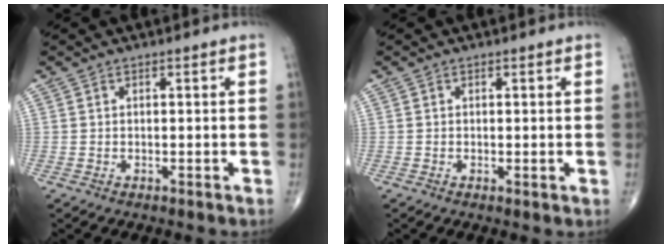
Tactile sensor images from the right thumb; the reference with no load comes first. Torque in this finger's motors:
{"motor_torque": [-0.52, 0.05, -0.06, -0.05, -0.03]}